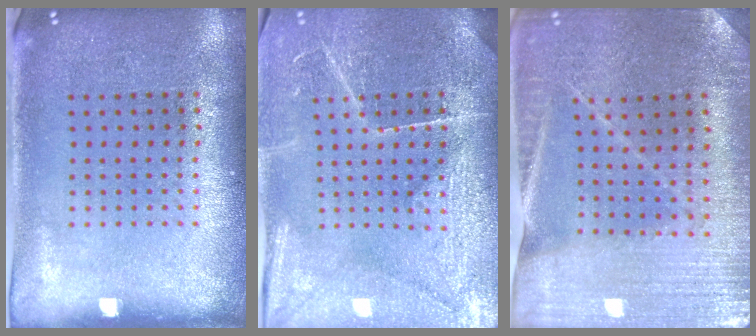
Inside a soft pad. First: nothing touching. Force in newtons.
{"total": 3.9, "press": 3.7, "slide": 1.3}
{"total": 1.7, "press": 1.7, "slide": 0.1}